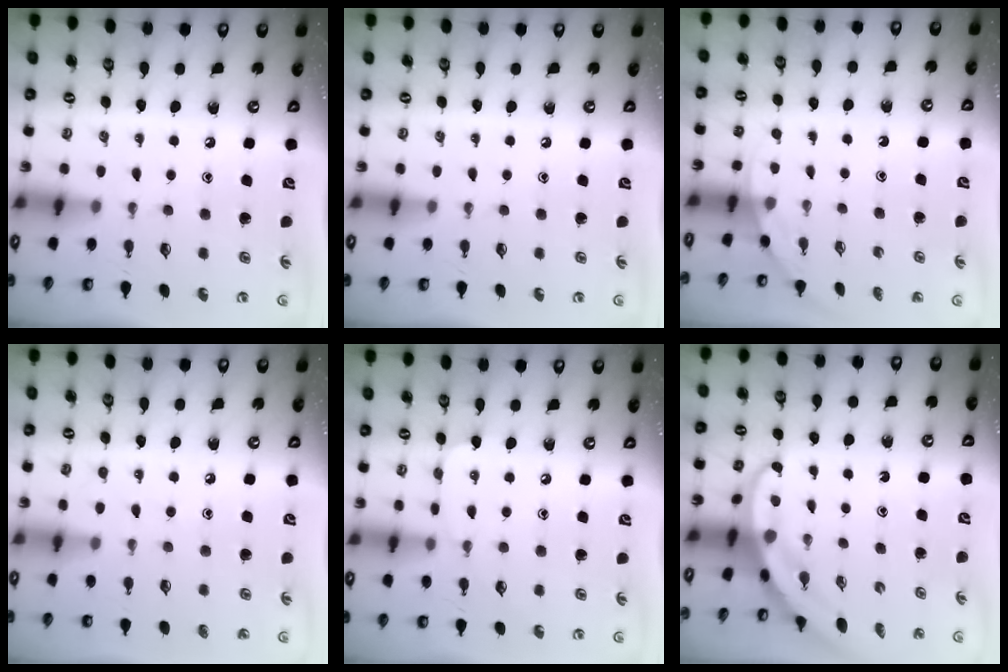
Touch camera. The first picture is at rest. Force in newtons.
{"total": 0.0}
{"total": 2.6, "press": 2.6, "slide": 0.1}
{"total": 6.6, "press": 6.6, "slide": 0.7}
{"total": 7.8, "press": 7.7, "slide": 0.5}
{"total": 3.8, "press": 3.8, "slide": 0.1}